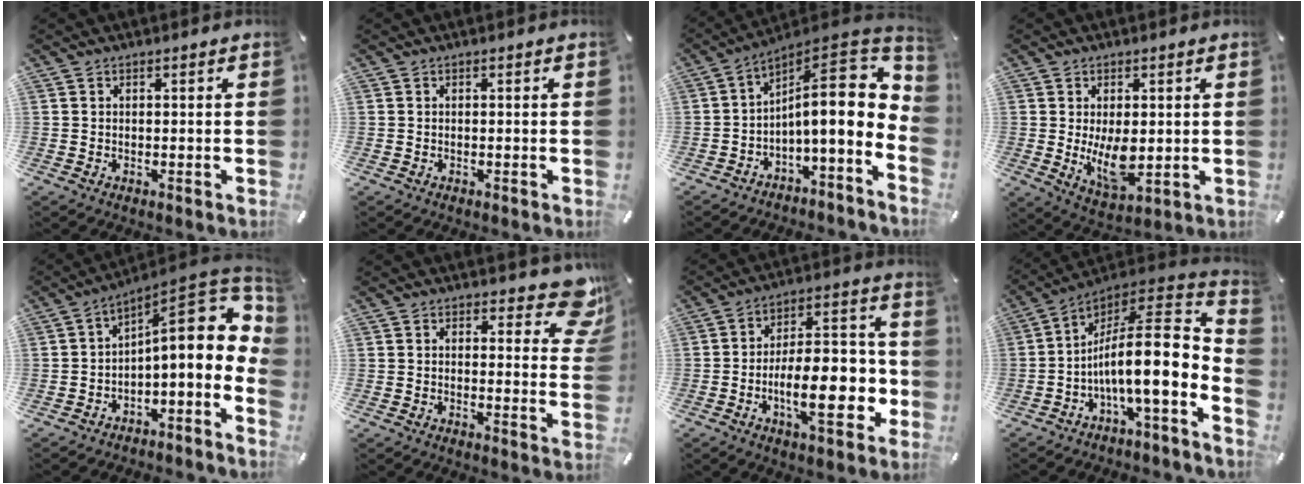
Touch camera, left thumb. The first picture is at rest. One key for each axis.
{"total": 0.0}
{"total": 14.0, "fx": 1.3, "fy": 5.4, "fz": 12.9, "tx": -0.177, "ty": -0.038, "tz": 0.018}
{"total": 8.9, "fx": 0.0, "fy": 4.9, "fz": 7.4, "tx": -0.129, "ty": -0.019, "tz": -0.002}
{"total": 14.6, "fx": 4.1, "fy": 6.2, "fz": 12.5, "tx": -0.159, "ty": -0.052, "tz": 0.065}
{"total": 8.6, "fx": 5.7, "fy": 3.9, "fz": 5.1, "tx": -0.047, "ty": -0.042, "tz": 0.096}
{"total": 17.3, "fx": -5.3, "fy": 7.4, "fz": 14.7, "tx": -0.234, "ty": 0.008, "tz": -0.086}
{"total": 16.0, "fx": -3.3, "fy": 4.9, "fz": 14.9, "tx": -0.245, "ty": -0.039, "tz": -0.064}